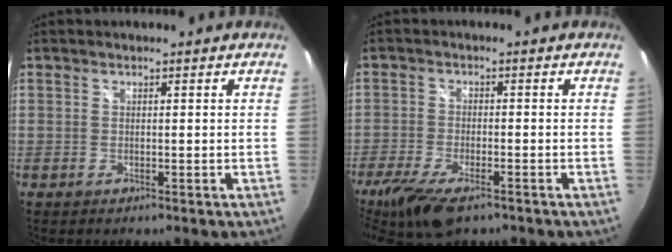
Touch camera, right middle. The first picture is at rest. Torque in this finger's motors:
{"motor_torque": [1.14, -0.99, 0.41, 0.15]}